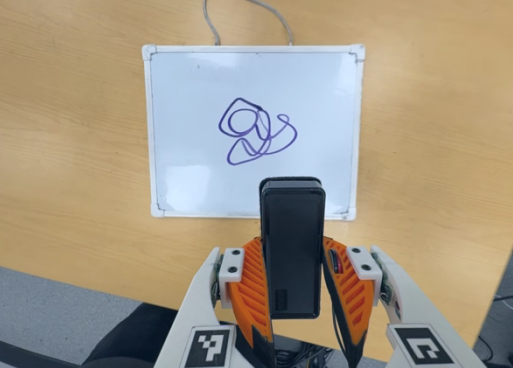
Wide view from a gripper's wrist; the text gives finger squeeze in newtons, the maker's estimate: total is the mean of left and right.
{"total": 4.5, "left": 3.4, "right": 5.7}